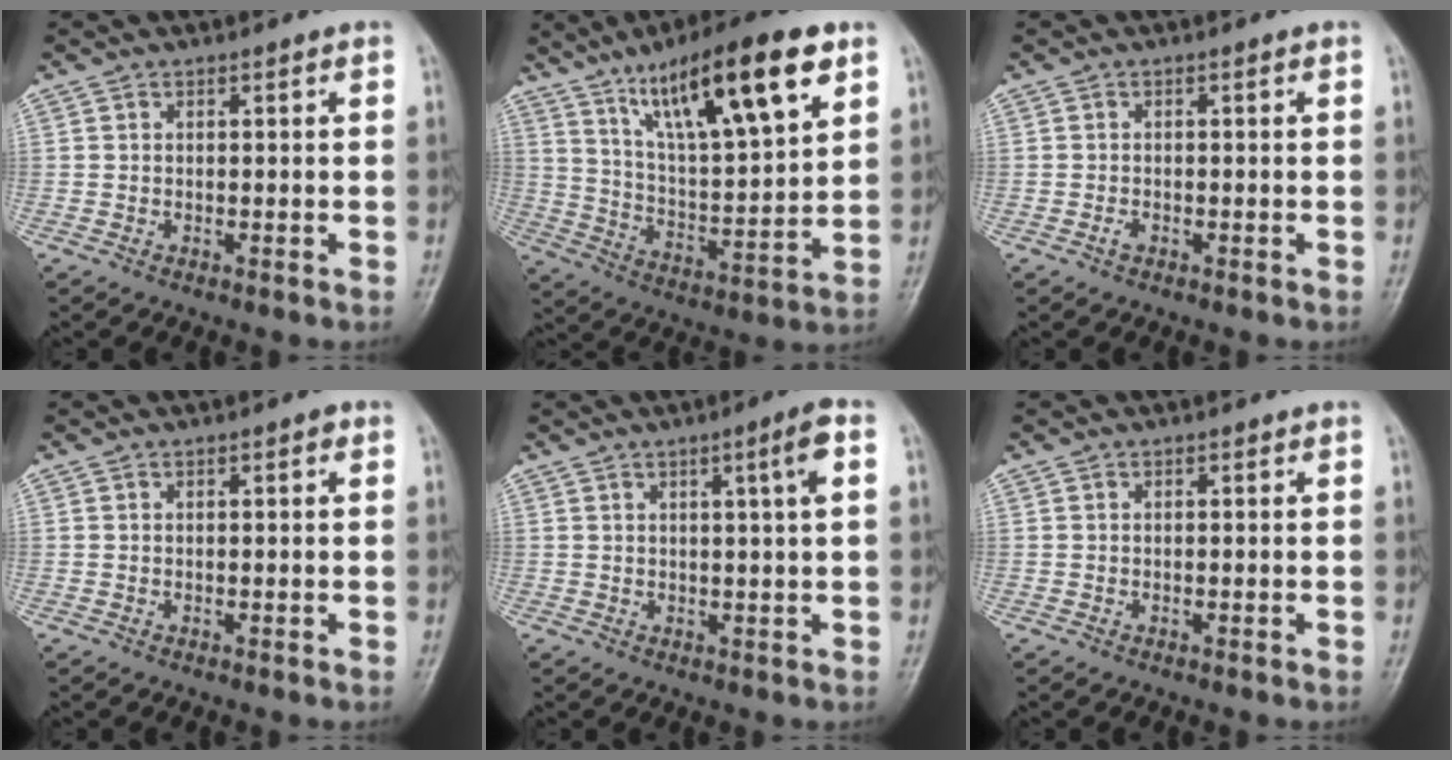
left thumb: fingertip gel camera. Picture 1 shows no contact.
{"total": 21.3, "force": [11.4, 5.2, 17.2], "torque": [-0.259, -0.033, 0.199]}
{"total": 1.1, "force": [-0.4, 0.5, 0.9], "torque": [-0.017, 0.006, -0.006]}
{"total": 0.9, "force": [0.3, 0.2, 0.8], "torque": [-0.013, 0.002, 0.002]}
{"total": 4.7, "force": [1.5, -0.2, 4.5], "torque": [-0.071, 0.001, 0.025]}
{"total": 0.0}